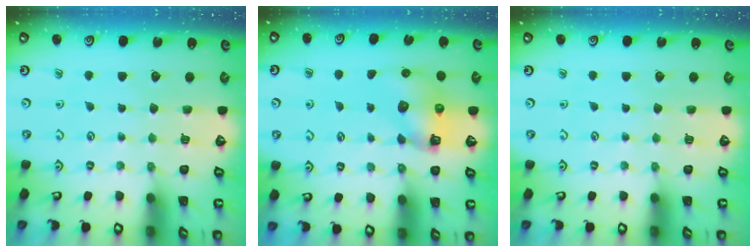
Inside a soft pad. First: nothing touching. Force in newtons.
{"total": 6.9, "press": 6.8, "slide": 0.9}
{"total": 0.0}